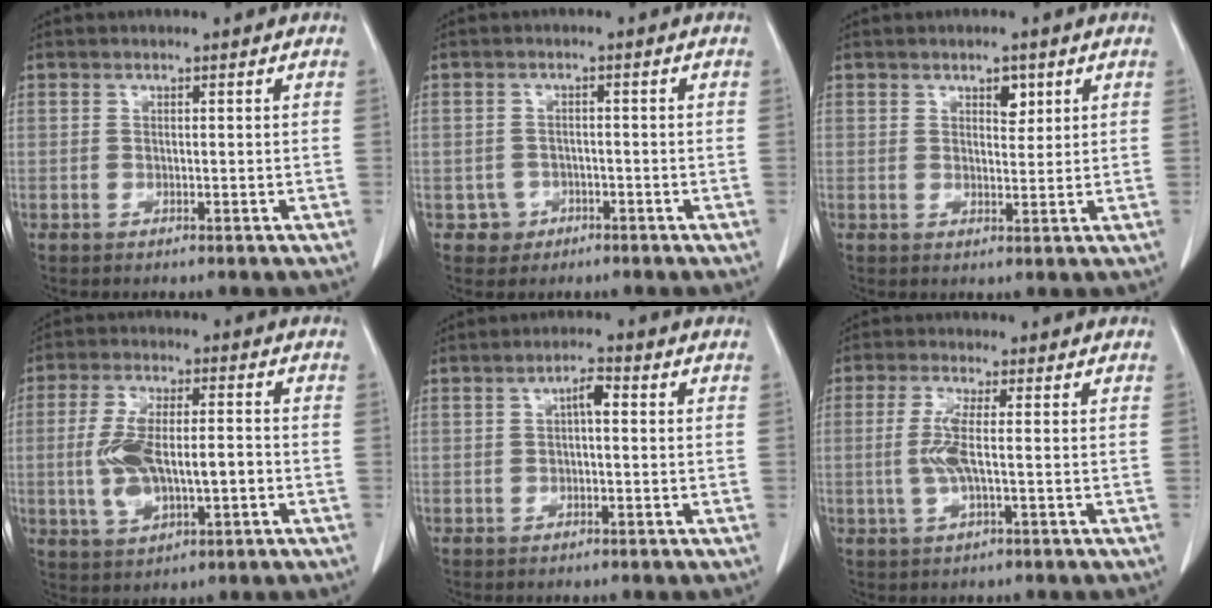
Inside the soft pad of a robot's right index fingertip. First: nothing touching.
{"total": 2.9, "force": [-1.3, 2.6, -0.3], "torque": [0.015, 0.016, -0.018]}
{"total": 2.6, "force": [1.4, 1.3, 1.7], "torque": [-0.023, -0.003, 0.024]}
{"total": 10.3, "force": [-1.5, 3.9, 9.4], "torque": [-0.191, 0.011, -0.016]}
{"total": 2.6, "force": [0.3, 0.7, 2.5], "torque": [-0.041, 0.007, 0.005]}
{"total": 4.5, "force": [-0.3, 0.3, 4.4], "torque": [-0.102, -0.003, -0.007]}